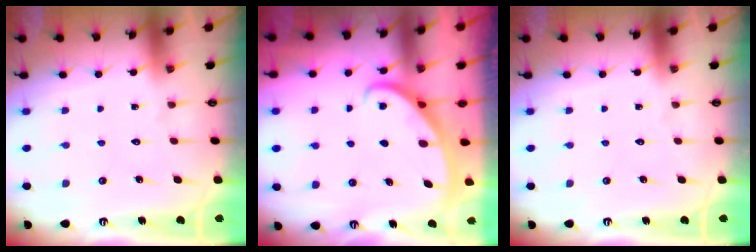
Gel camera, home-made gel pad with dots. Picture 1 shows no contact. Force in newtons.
{"total": 3.1, "press": 3.1, "slide": 0.1}
{"total": 0.0}